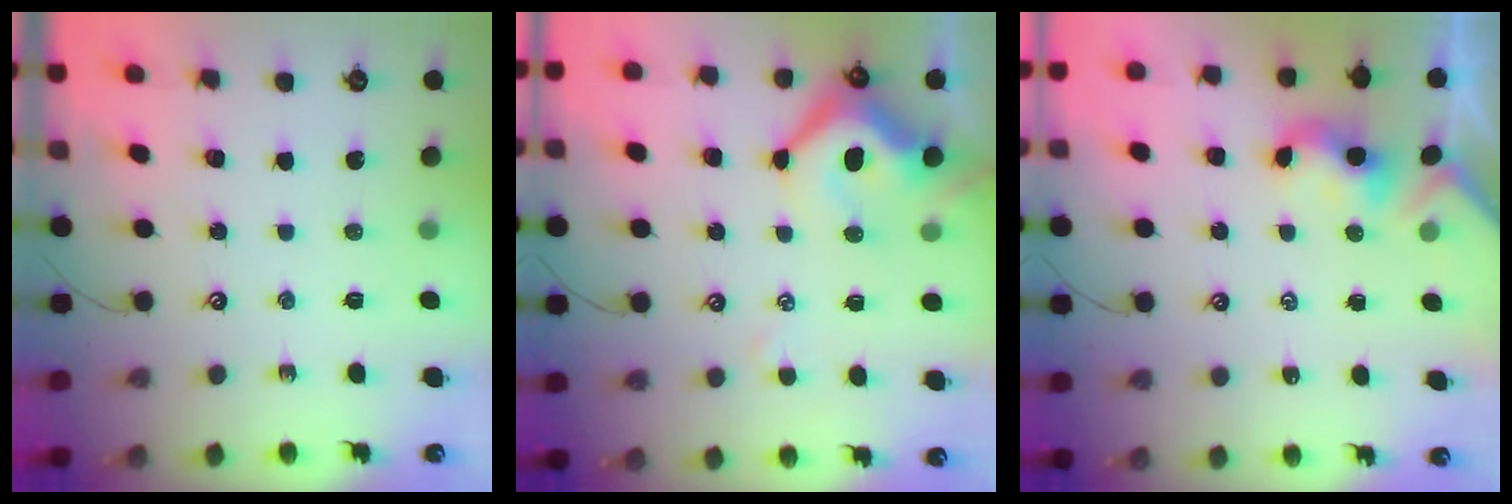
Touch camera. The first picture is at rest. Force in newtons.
{"total": 8.5, "press": 8.3, "slide": 1.8}
{"total": 2.3, "press": 2.3, "slide": 0.2}